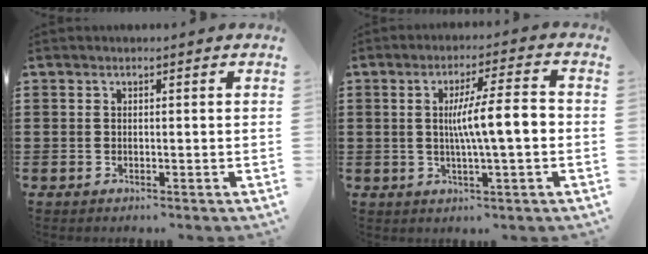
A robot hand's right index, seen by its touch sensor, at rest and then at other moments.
{"total": 8.1, "force": [-0.1, 0.8, 8.1], "torque": [-0.145, 0.004, -0.007]}